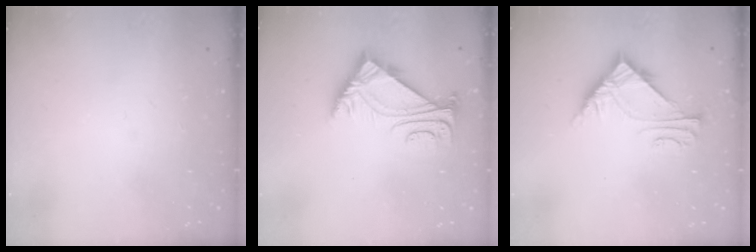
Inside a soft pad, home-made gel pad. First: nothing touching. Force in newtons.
{"total": 5.8, "press": 5.7, "slide": 1.1}
{"total": 7.0, "press": 7.0, "slide": 0.4}